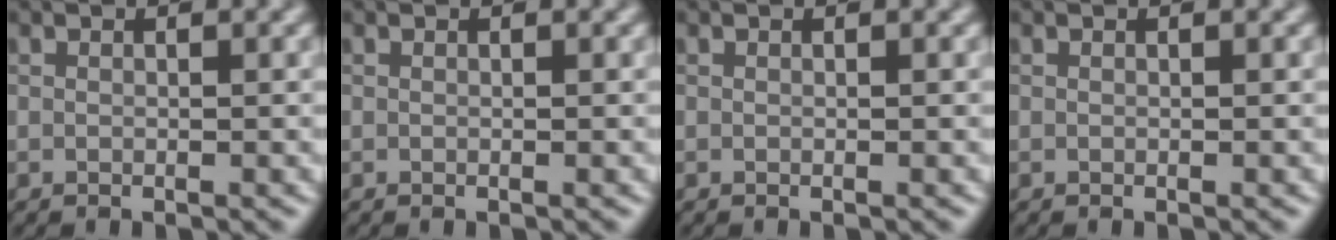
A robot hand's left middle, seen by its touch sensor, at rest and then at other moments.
{"total": 0.0}
{"total": 0.0}
{"total": 0.0}